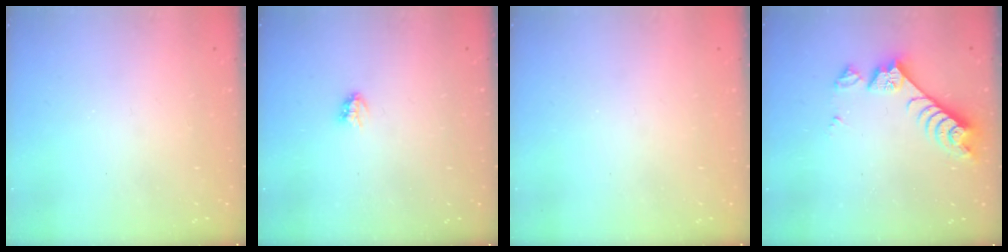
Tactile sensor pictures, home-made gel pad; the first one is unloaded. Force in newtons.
{"total": 2.9, "press": 2.9, "slide": 0.3}
{"total": 0.0}
{"total": 8.0, "press": 7.9, "slide": 0.7}